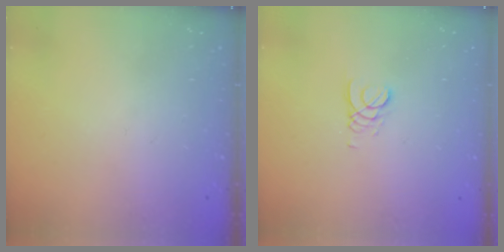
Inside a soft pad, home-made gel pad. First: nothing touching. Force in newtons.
{"total": 2.2, "press": 2.2, "slide": 0.3}